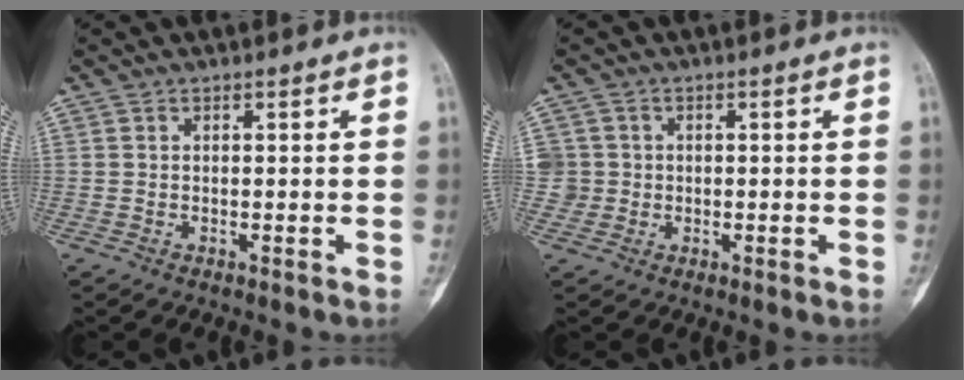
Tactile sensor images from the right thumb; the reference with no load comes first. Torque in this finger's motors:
{"motor_torque": [-0.45, 0.25, 0.38, -0.02, 0.01]}